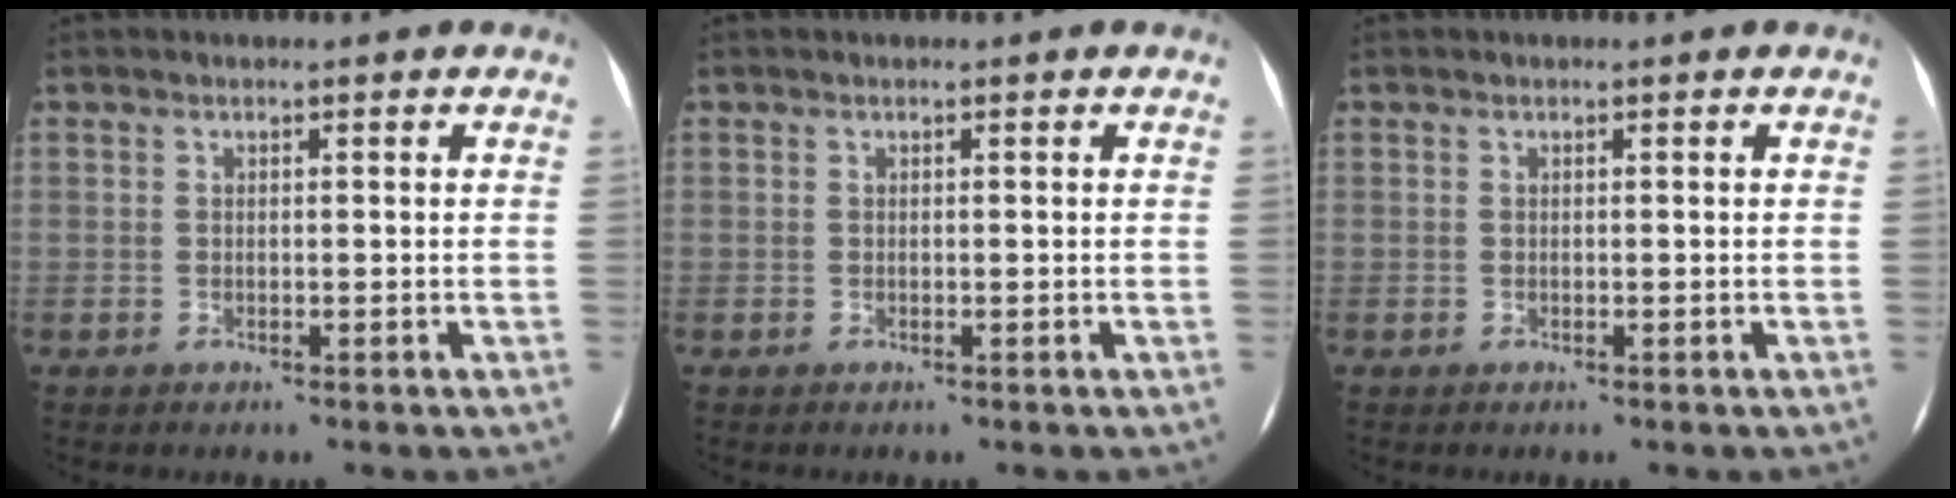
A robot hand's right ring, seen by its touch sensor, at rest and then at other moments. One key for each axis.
{"total": 0.0}
{"total": 0.0}